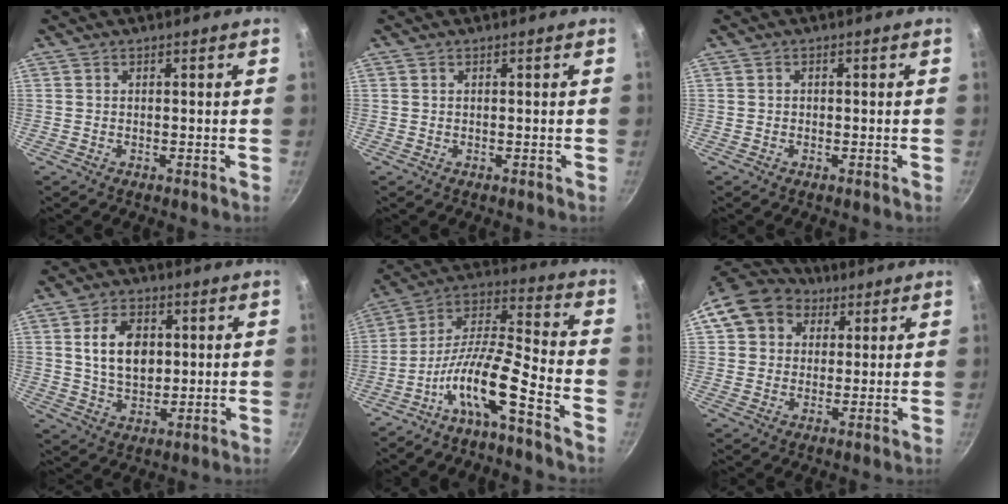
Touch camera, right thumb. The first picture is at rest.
{"total": 0.0}
{"total": 0.6, "force": [0.0, 0.6, 0.2], "torque": [0.000, 0.003, 0.001]}
{"total": 10.6, "force": [2.2, 7.3, 7.4], "torque": [-0.105, -0.009, 0.040]}
{"total": 12.6, "force": [-7.4, 2.1, 10.0], "torque": [-0.191, 0.074, -0.150]}
{"total": 13.0, "force": [5.0, 10.7, 5.4], "torque": [-0.087, 0.023, 0.074]}